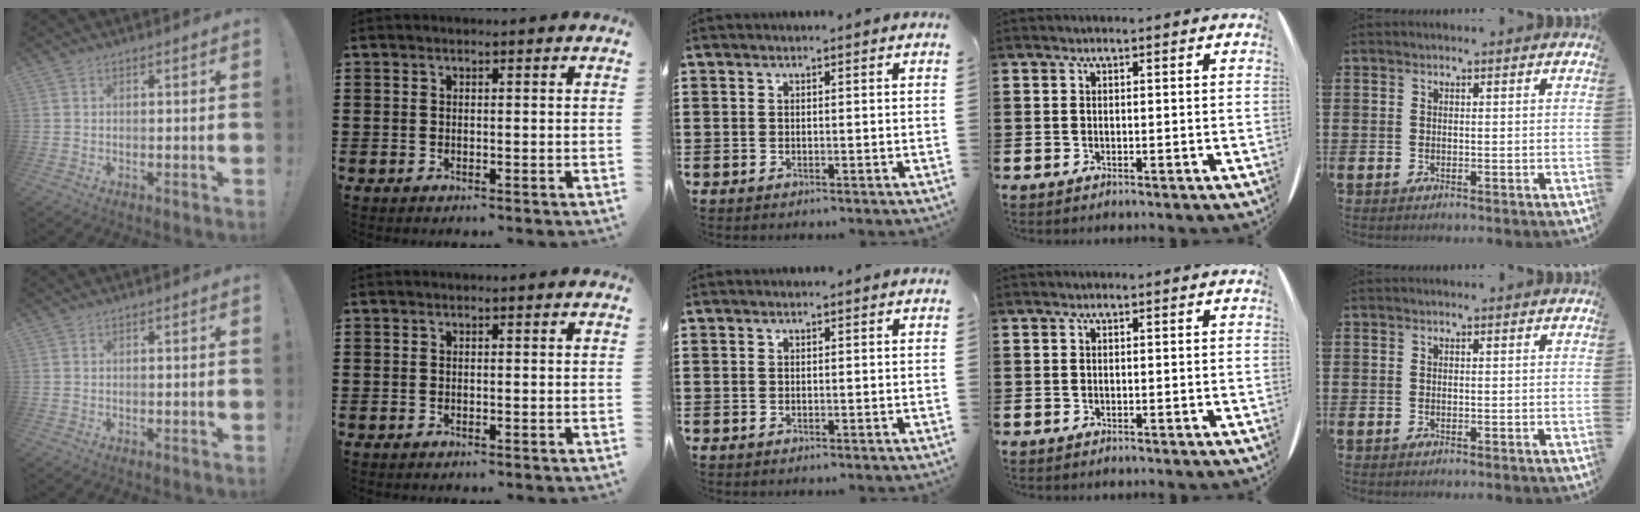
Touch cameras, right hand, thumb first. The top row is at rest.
{}